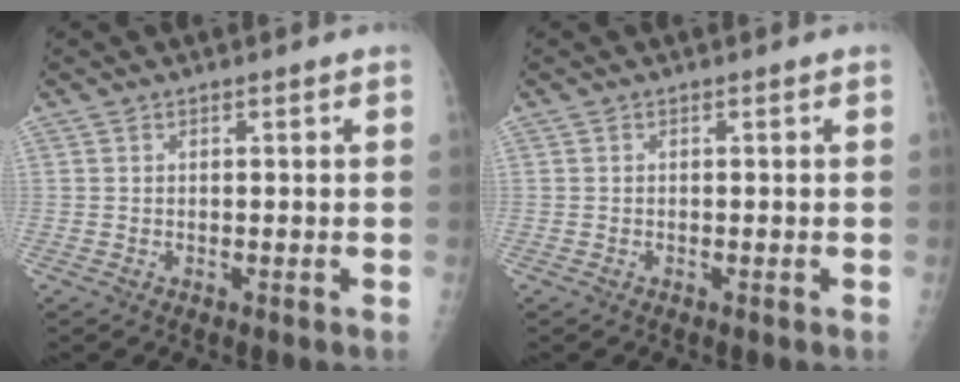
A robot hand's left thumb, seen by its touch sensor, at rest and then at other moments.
{"total": 0.0}